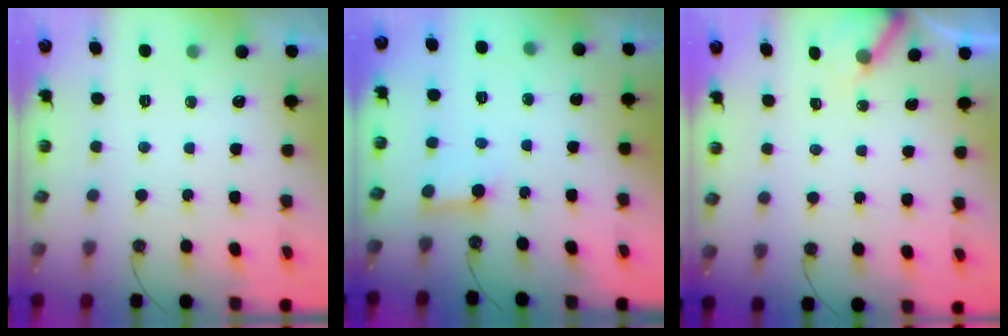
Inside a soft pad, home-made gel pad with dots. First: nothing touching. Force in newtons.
{"total": 3.0, "press": 3.0, "slide": 0.4}
{"total": 3.6, "press": 3.6, "slide": 0.3}